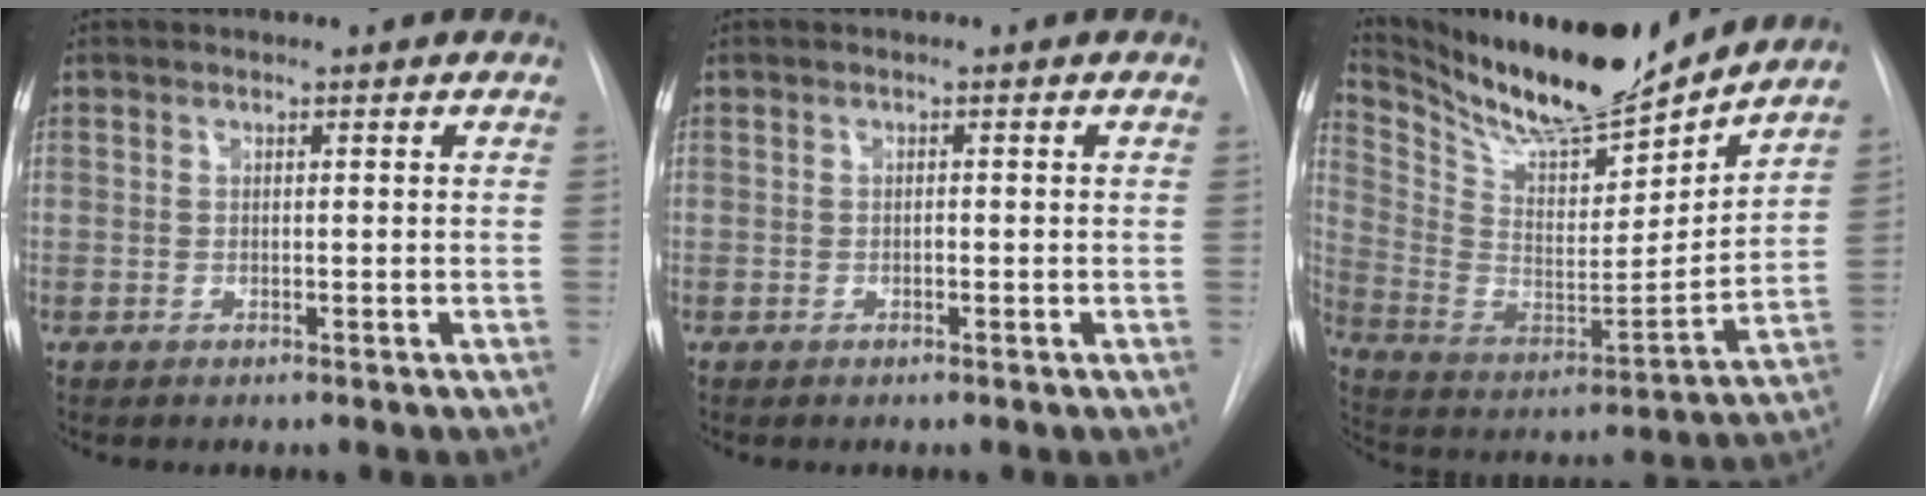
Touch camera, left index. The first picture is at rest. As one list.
[{"total": 0.9, "force": [-0.9, 0.1, 0.1], "torque": [0.000, -0.005, -0.012]}, {"total": 19.9, "force": [18.1, 2.8, 7.8], "torque": [-0.156, -0.032, 0.307]}]